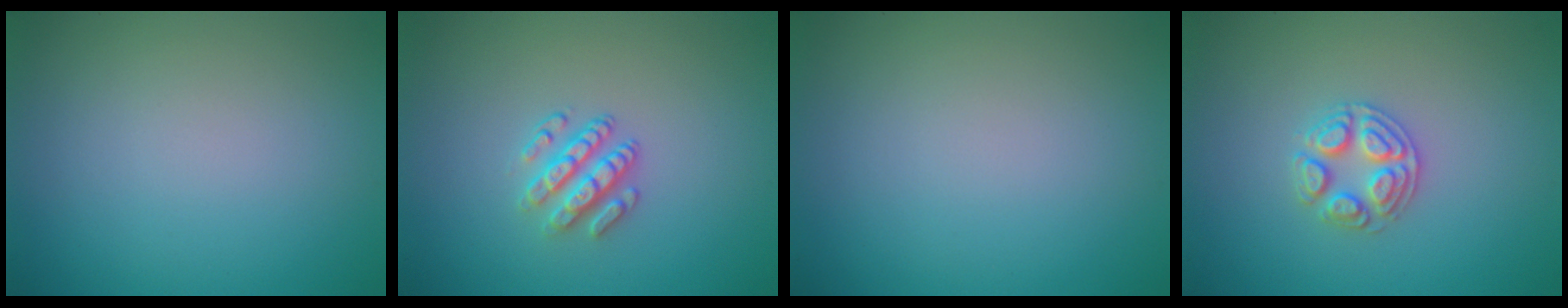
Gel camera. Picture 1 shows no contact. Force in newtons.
{"total": 2.9, "press": 2.5, "slide": 1.6}
{"total": 0.0}
{"total": 2.6, "press": 2.5, "slide": 0.5}